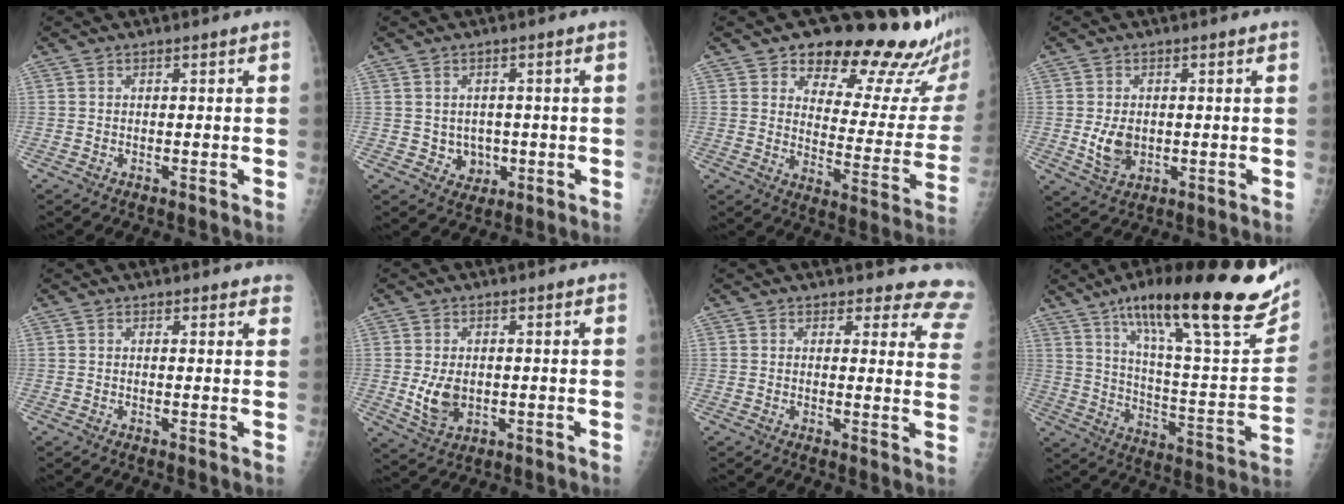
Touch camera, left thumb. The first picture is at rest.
{"total": 4.0, "force": [-0.3, 3.6, 1.5], "torque": [-0.002, 0.002, 0.004]}
{"total": 20.8, "force": [16.7, 7.0, 10.2], "torque": [-0.074, -0.122, 0.209]}
{"total": 5.4, "force": [-0.2, 3.9, 3.7], "torque": [-0.053, -0.007, 0.007]}
{"total": 2.7, "force": [2.4, 1.0, 0.7], "torque": [0.016, -0.006, 0.016]}
{"total": 5.8, "force": [-0.2, 4.0, 4.2], "torque": [-0.065, -0.010, 0.009]}
{"total": 11.3, "force": [10.8, 3.4, 0.3], "torque": [0.057, -0.090, 0.078]}
{"total": 30.3, "force": [18.3, 6.6, 23.2], "torque": [-0.324, -0.045, 0.285]}